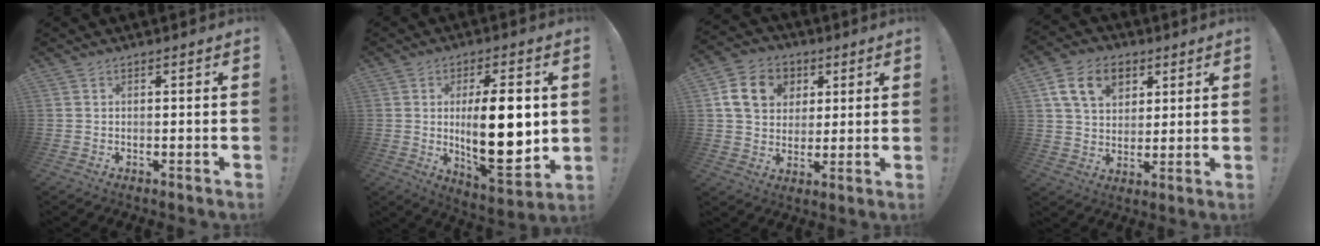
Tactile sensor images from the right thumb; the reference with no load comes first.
{"total": 19.7, "force": [0.9, 7.4, 18.2], "torque": [-0.298, -0.016, 0.013]}
{"total": 13.4, "force": [4.6, 10.9, 6.4], "torque": [-0.090, -0.008, 0.093]}
{"total": 13.8, "force": [6.2, 9.7, 7.5], "torque": [-0.110, -0.018, 0.119]}